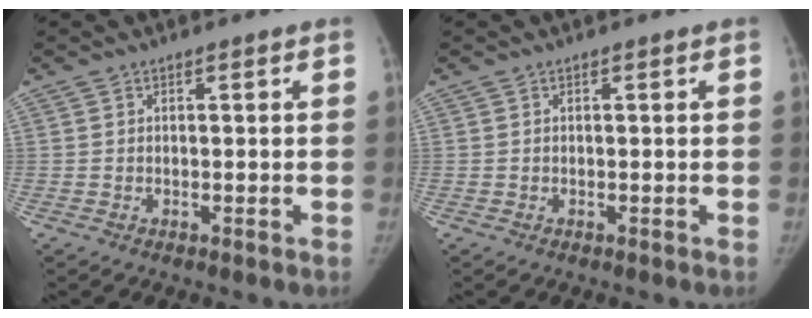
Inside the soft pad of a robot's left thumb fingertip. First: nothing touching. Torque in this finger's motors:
{"motor_torque": [-0.16, -0.13, -0.01, 0.15, -0.03]}